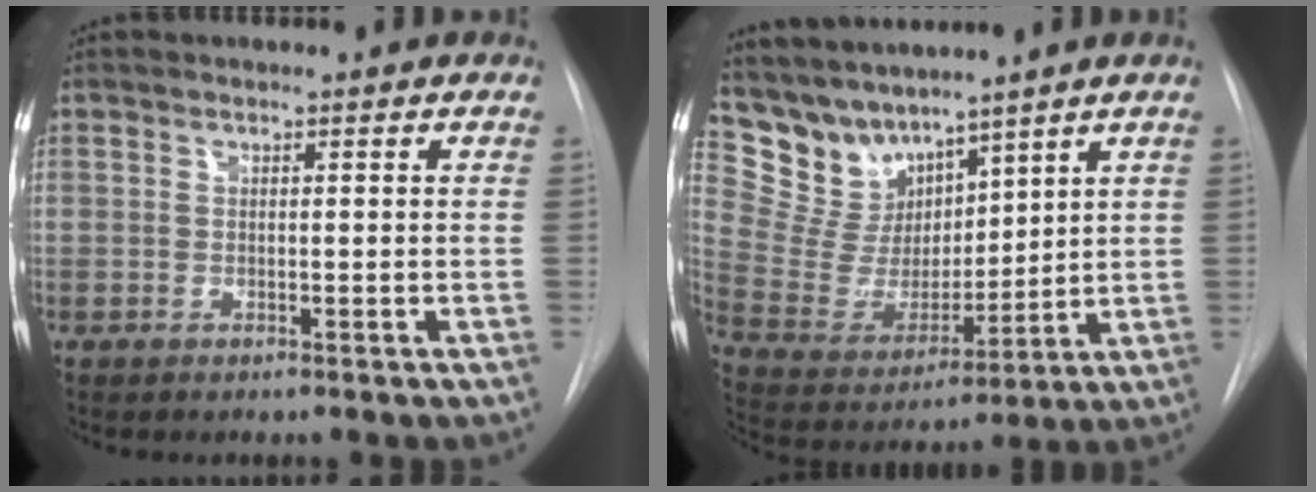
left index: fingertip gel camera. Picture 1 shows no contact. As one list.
[{"total": 10.3, "force": [9.1, 4.5, 1.5], "torque": [-0.056, 0.025, 0.196]}]